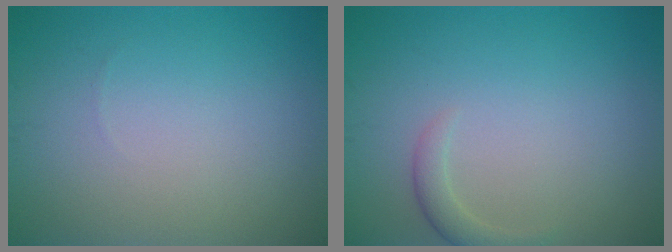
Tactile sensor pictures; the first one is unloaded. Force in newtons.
{"total": 1.5, "press": 1.5, "slide": 0.1}